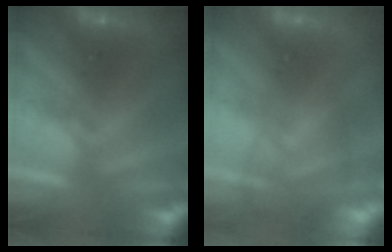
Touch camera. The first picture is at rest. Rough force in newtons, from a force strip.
{"total": 3.9}